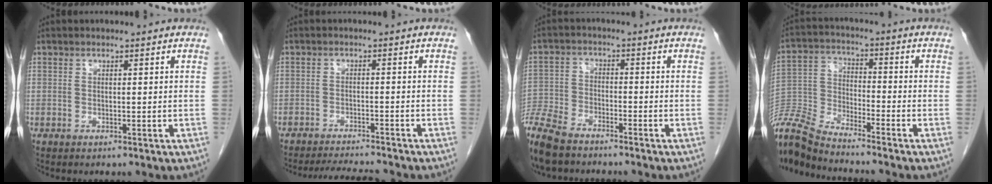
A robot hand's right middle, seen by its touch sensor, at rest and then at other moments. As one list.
[{"total": 6.0, "force": [-5.7, -0.2, 1.7], "torque": [-0.026, -0.011, -0.091]}, {"total": 10.3, "force": [-8.6, 3.3, 4.6], "torque": [-0.094, -0.020, -0.159]}, {"total": 11.8, "force": [-11.4, 0.2, 3.1], "torque": [-0.067, -0.001, -0.228]}]